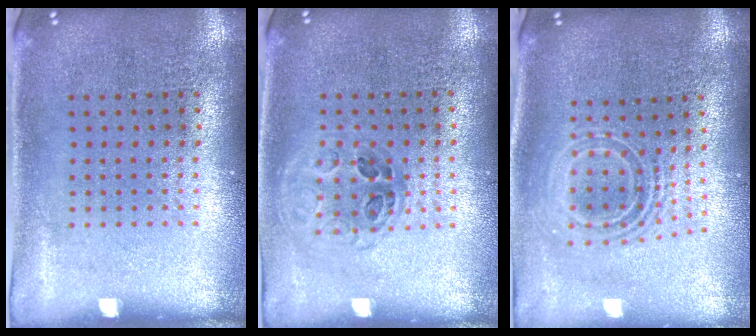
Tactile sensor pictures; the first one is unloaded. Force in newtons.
{"total": 1.1, "press": 1.0, "slide": 0.6}
{"total": 2.1, "press": 1.5, "slide": 1.4}